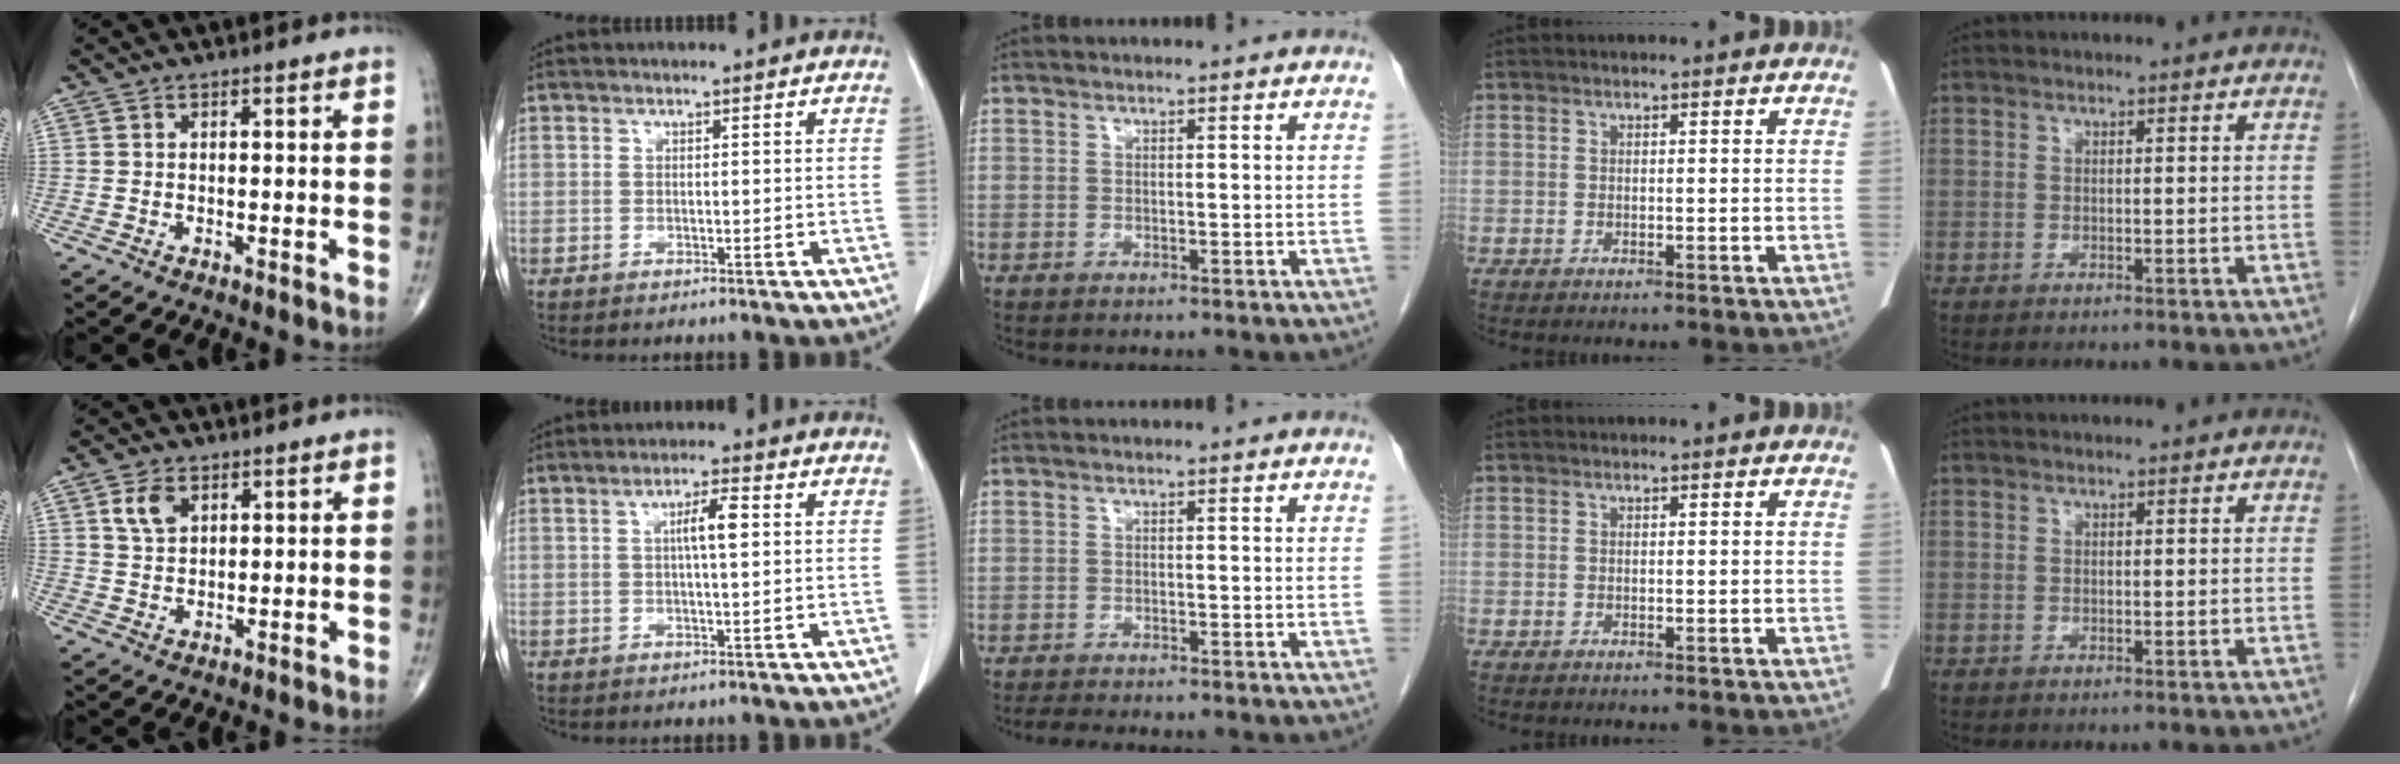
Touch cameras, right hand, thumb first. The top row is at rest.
{"thumb": {"total": 4.7, "force": [2.1, 3.0, 3.0], "torque": [-0.046, -0.007, 0.042]}, "index": {"total": 4.2, "force": [0.8, 0.4, 4.1], "torque": [-0.070, 0.005, 0.010]}, "middle": {"total": 3.4, "force": [-3.0, 0.3, 1.6], "torque": [-0.029, -0.011, -0.045]}}